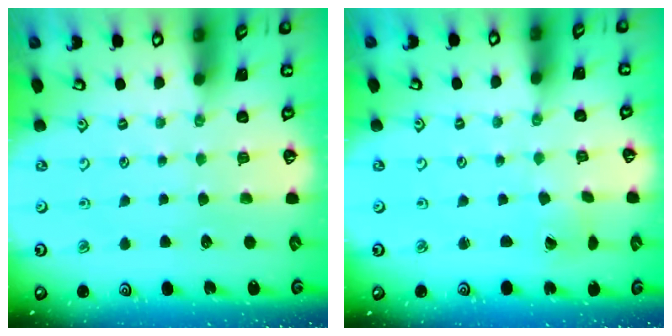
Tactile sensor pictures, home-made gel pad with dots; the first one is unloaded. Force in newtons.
{"total": 1.1, "press": 1.1, "slide": 0.1}